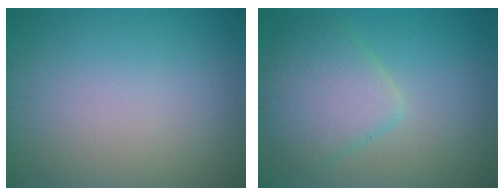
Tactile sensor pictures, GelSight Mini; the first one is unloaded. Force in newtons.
{"total": 4.9, "press": 4.8, "slide": 0.3}